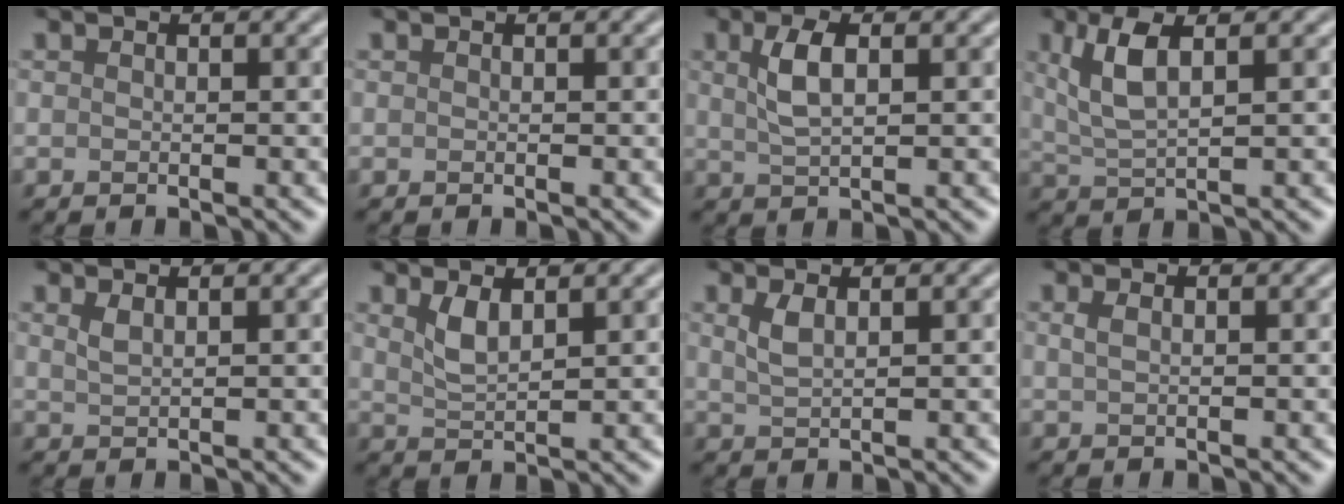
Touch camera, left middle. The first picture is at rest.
{"total": 0.0}
{"total": 3.2, "force": [1.0, 1.3, 2.7], "torque": [-0.060, 0.004, 0.022]}
{"total": 4.1, "force": [1.6, 1.4, 3.5], "torque": [-0.079, 0.000, 0.035]}
{"total": 1.1, "force": [0.7, 0.4, 0.8], "torque": [-0.019, 0.000, 0.016]}
{"total": 2.2, "force": [1.3, 0.7, 1.6], "torque": [-0.037, -0.004, 0.030]}
{"total": 1.8, "force": [0.9, 0.6, 1.4], "torque": [-0.034, -0.001, 0.021]}
{"total": 0.9, "force": [0.4, 0.4, 0.8], "torque": [-0.016, 0.001, 0.009]}